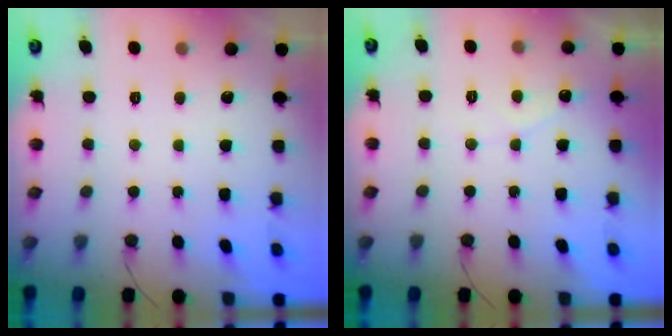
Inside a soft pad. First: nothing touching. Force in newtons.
{"total": 2.7, "press": 2.7, "slide": 0.2}